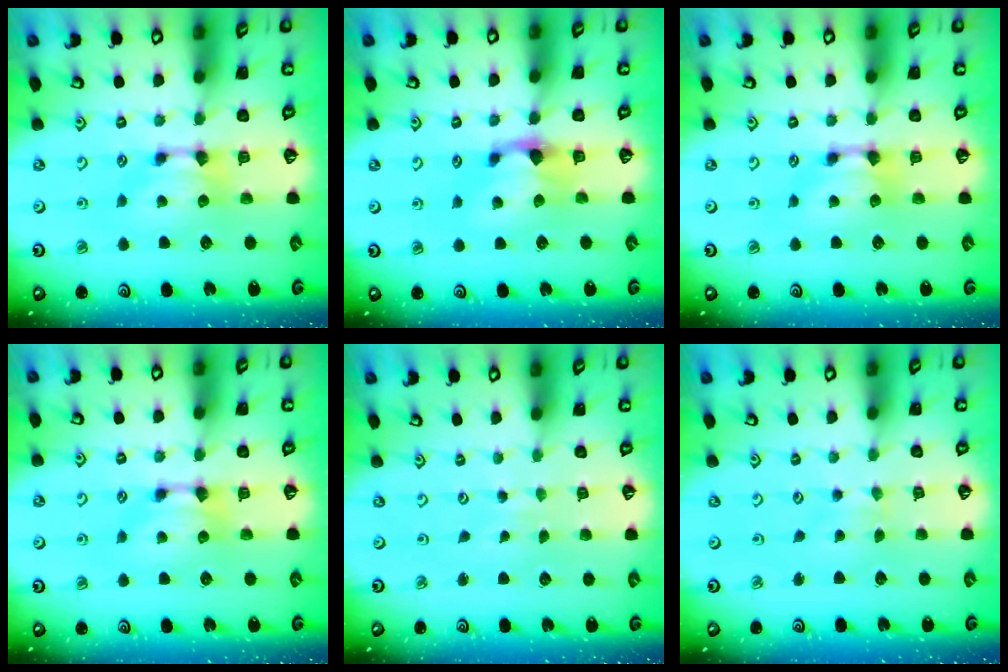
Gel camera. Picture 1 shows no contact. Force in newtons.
{"total": 2.7, "press": 2.6, "slide": 0.8}
{"total": 0.6, "press": 0.1, "slide": 0.6}
{"total": 0.0}
{"total": 5.3, "press": 5.3, "slide": 0.3}
{"total": 2.0, "press": 2.0, "slide": 0.1}